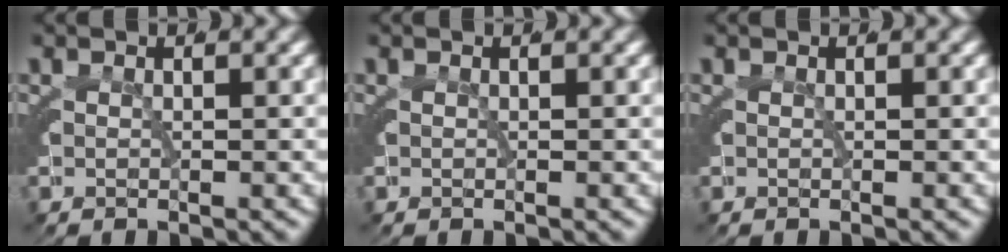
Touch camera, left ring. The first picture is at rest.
{"total": 0.0}
{"total": 0.0}